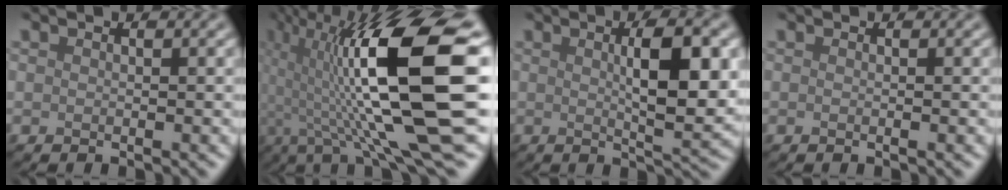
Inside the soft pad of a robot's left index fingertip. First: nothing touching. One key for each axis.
{"total": 14.9, "fx": 0.3, "fy": 3.0, "fz": 14.6, "tx": -0.250, "ty": 0.018, "tz": 0.004}
{"total": 6.6, "fx": 1.0, "fy": 1.5, "fz": 6.4, "tx": -0.090, "ty": 0.003, "tz": 0.019}
{"total": 0.0}